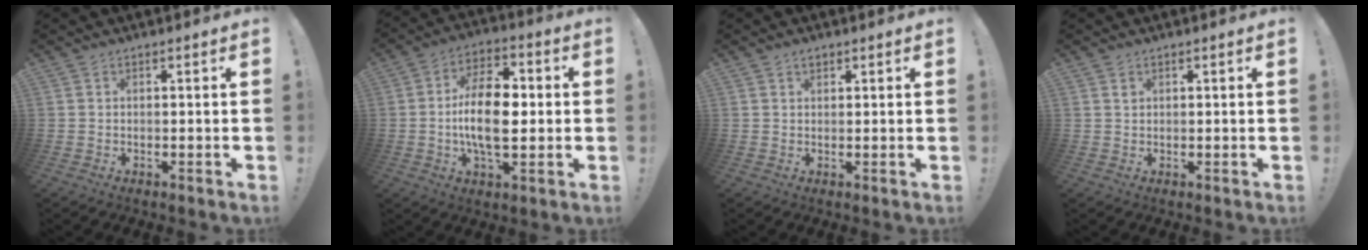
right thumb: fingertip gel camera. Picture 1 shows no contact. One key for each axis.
{"total": 15.7, "fx": -1.3, "fy": 8.1, "fz": 13.4, "tx": -0.253, "ty": 0.006, "tz": -0.033}
{"total": 1.4, "fx": 1.0, "fy": 0.8, "fz": 0.5, "tx": -0.005, "ty": -0.003, "tz": 0.018}
{"total": 1.0, "fx": 0.6, "fy": 0.7, "fz": 0.3, "tx": -0.004, "ty": 0.001, "tz": 0.010}